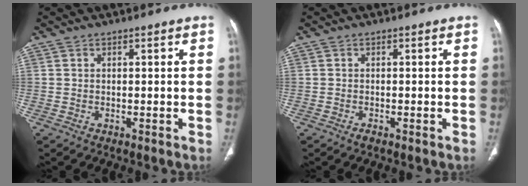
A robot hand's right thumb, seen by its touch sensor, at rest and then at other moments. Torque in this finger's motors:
{"motor_torque": [0.24, -0.01, 0.31, -0.65, 0.12]}